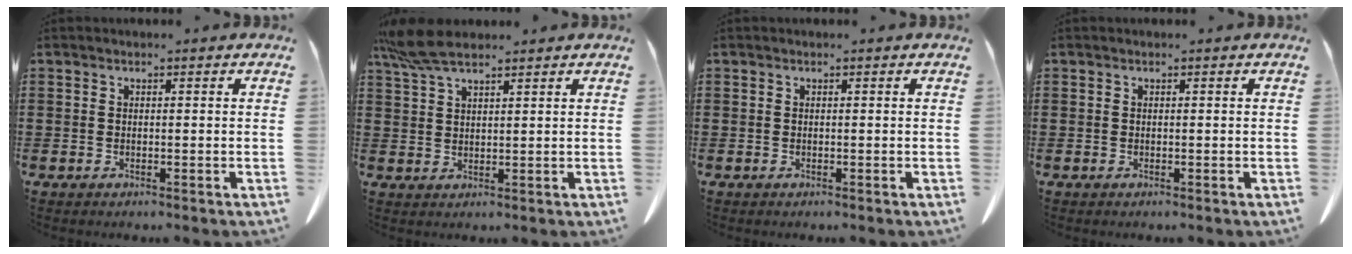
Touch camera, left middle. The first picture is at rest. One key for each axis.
{"total": 6.4, "fx": 4.8, "fy": 1.6, "fz": 3.8, "tx": -0.095, "ty": -0.006, "tz": 0.089}
{"total": 0.0}
{"total": 0.0}